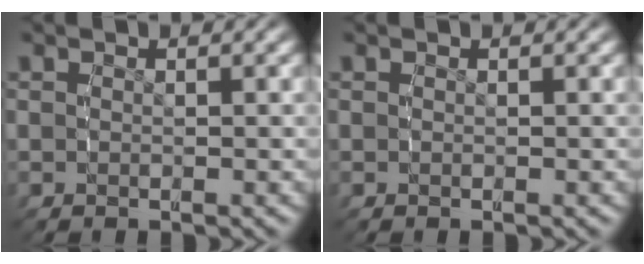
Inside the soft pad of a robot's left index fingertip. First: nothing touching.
{"total": 0.0}